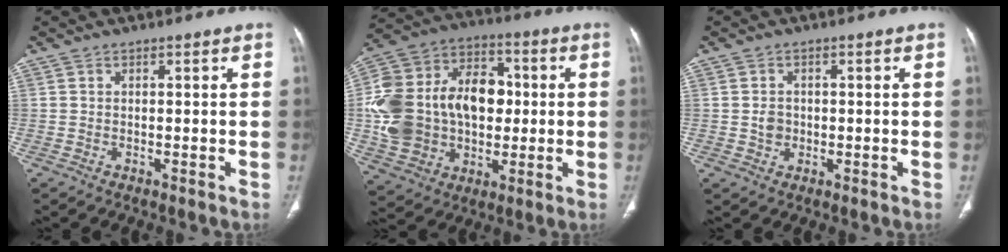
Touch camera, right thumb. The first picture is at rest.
{"total": 23.9, "force": [0.5, 17.3, 16.5], "torque": [-0.304, 0.034, 0.023]}
{"total": 2.2, "force": [-0.3, 2.0, 1.0], "torque": [-0.007, 0.004, -0.006]}